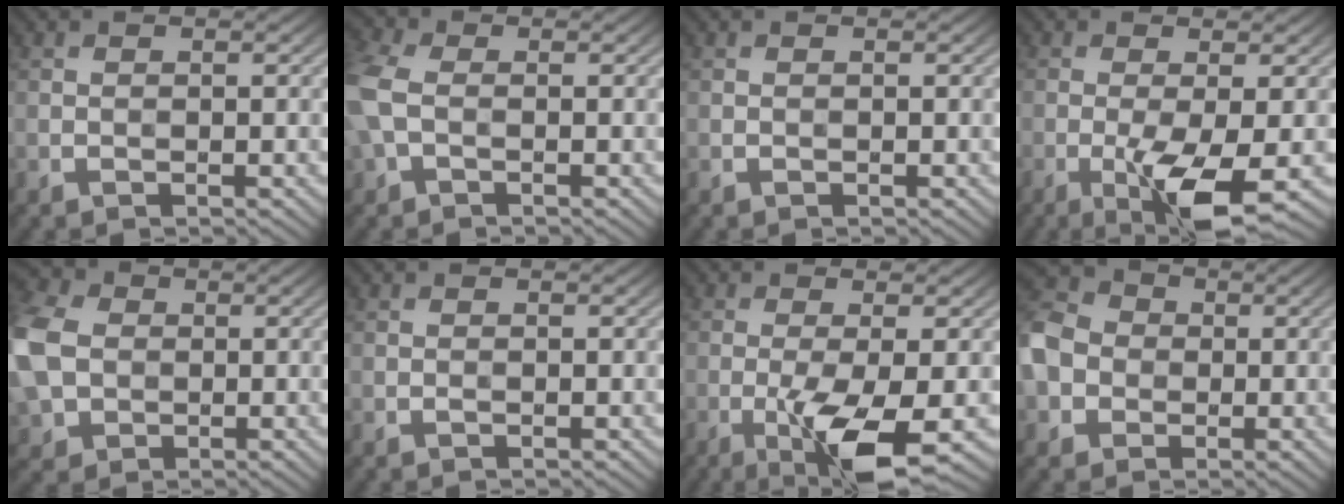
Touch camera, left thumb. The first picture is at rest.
{"total": 7.0, "force": [-0.4, 4.5, 5.4], "torque": [-0.173, 0.006, -0.017]}
{"total": 0.0}
{"total": 6.6, "force": [-2.4, 1.2, 6.0], "torque": [-0.108, -0.002, -0.045]}
{"total": 11.9, "force": [-0.3, 9.2, 7.5], "torque": [-0.235, -0.012, -0.009]}
{"total": 0.0}
{"total": 7.3, "force": [-2.8, 1.4, 6.6], "torque": [-0.118, -0.002, -0.052]}
{"total": 8.1, "force": [-1.3, 6.8, 4.1], "torque": [-0.125, -0.003, -0.041]}